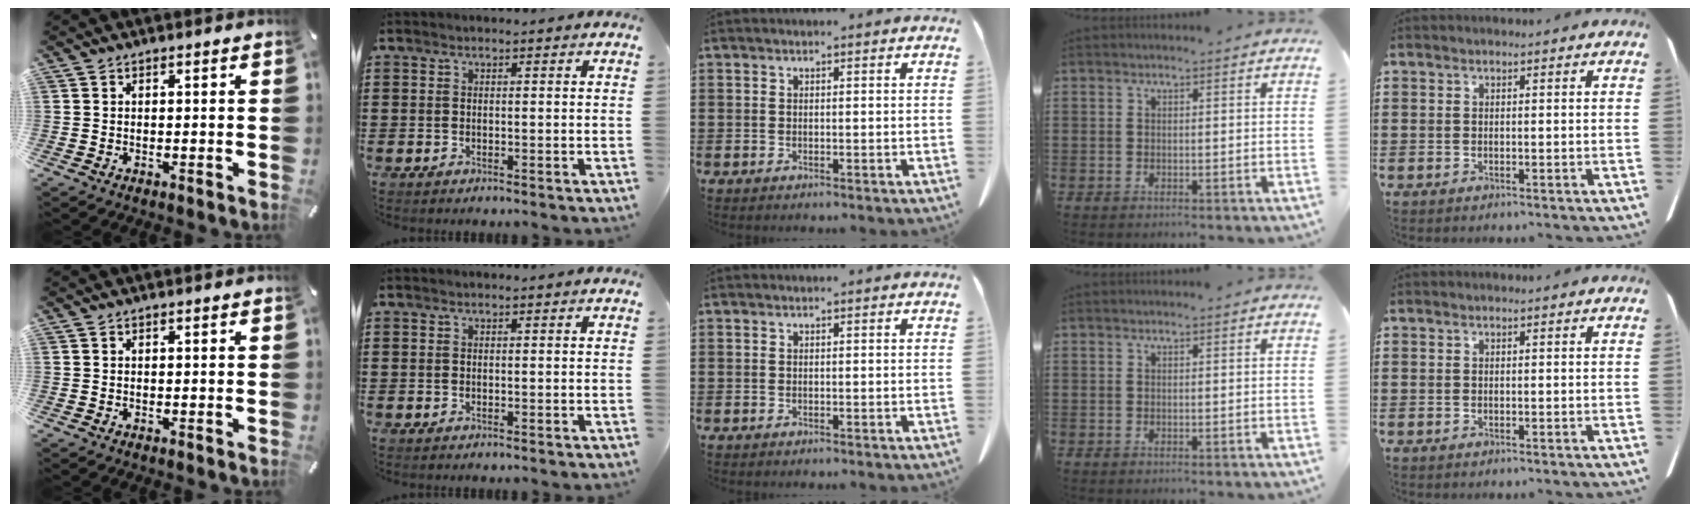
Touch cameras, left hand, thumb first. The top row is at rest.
{}